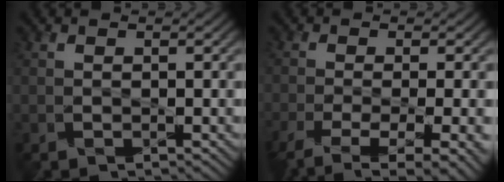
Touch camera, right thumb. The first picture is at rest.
{"total": 10.0, "force": [-5.4, 3.1, 7.9], "torque": [-0.140, -0.022, -0.074]}